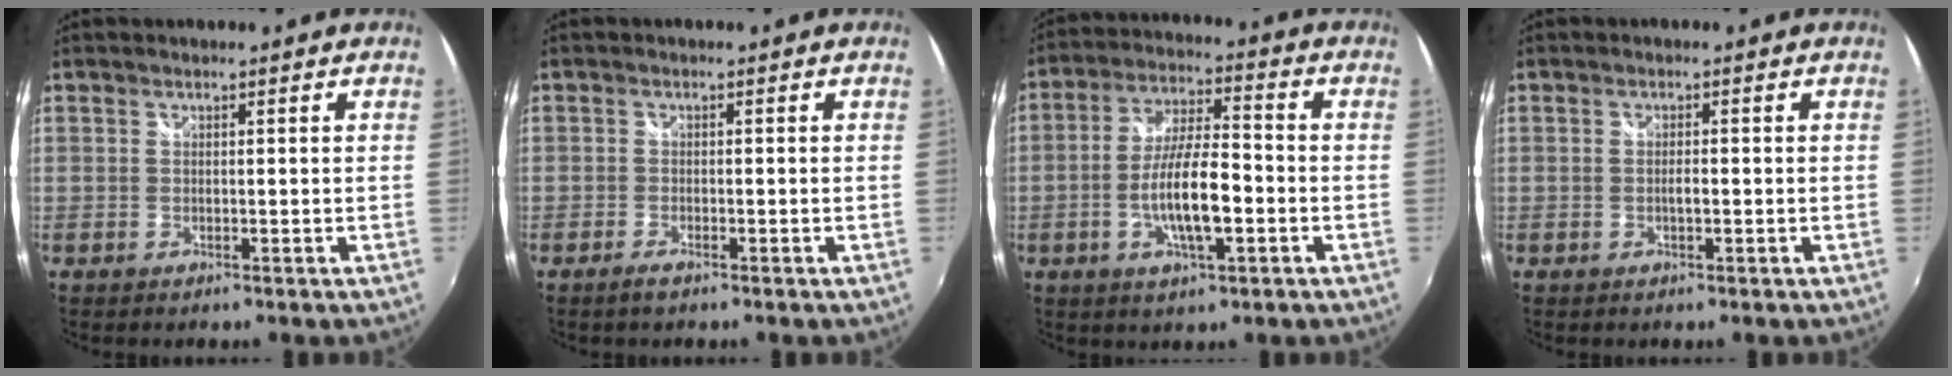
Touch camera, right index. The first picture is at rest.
{"total": 1.5, "force": [-1.2, 0.4, 0.8], "torque": [-0.021, -0.005, -0.026]}
{"total": 11.0, "force": [-3.1, 2.9, 10.1], "torque": [-0.195, -0.003, -0.055]}
{"total": 1.1, "force": [-0.3, 0.4, 1.0], "torque": [-0.018, -0.001, -0.006]}